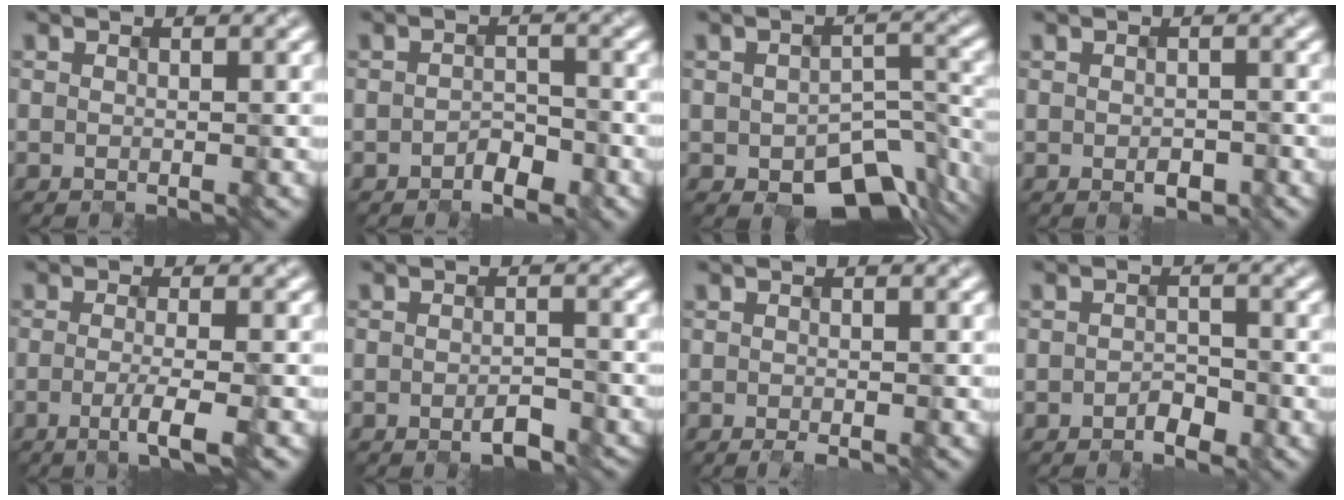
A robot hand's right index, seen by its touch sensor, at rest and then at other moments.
{"total": 2.3, "force": [-1.5, 1.3, 1.1], "torque": [-0.022, 0.000, -0.021]}
{"total": 7.7, "force": [-4.1, 4.4, 4.7], "torque": [-0.074, -0.025, -0.045]}
{"total": 1.7, "force": [-0.8, 1.0, 1.1], "torque": [-0.021, -0.007, -0.004]}
{"total": 3.2, "force": [-1.3, 0.7, 2.9], "torque": [-0.046, -0.006, -0.022]}
{"total": 2.0, "force": [-1.3, 0.7, 1.4], "torque": [-0.027, -0.007, -0.014]}
{"total": 1.0, "force": [-0.4, 0.2, 0.9], "torque": [-0.014, -0.001, -0.002]}
{"total": 1.9, "force": [-1.2, 1.1, 1.0], "torque": [-0.022, -0.002, -0.015]}